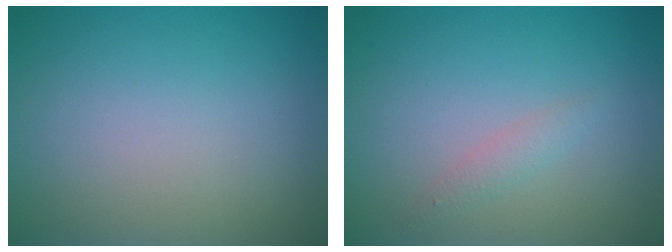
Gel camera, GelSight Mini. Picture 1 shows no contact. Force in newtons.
{"total": 1.1, "press": 1.1, "slide": 0.1}